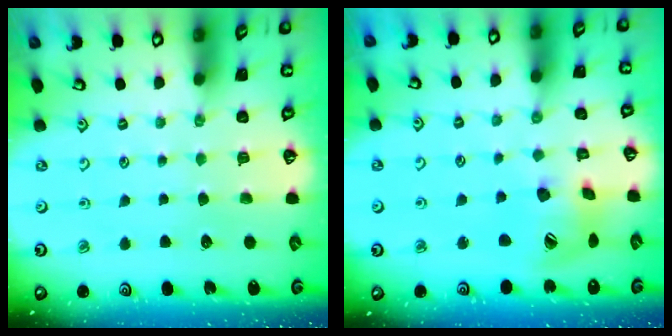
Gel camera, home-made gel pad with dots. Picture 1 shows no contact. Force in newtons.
{"total": 14.6, "press": 14.5, "slide": 1.8}